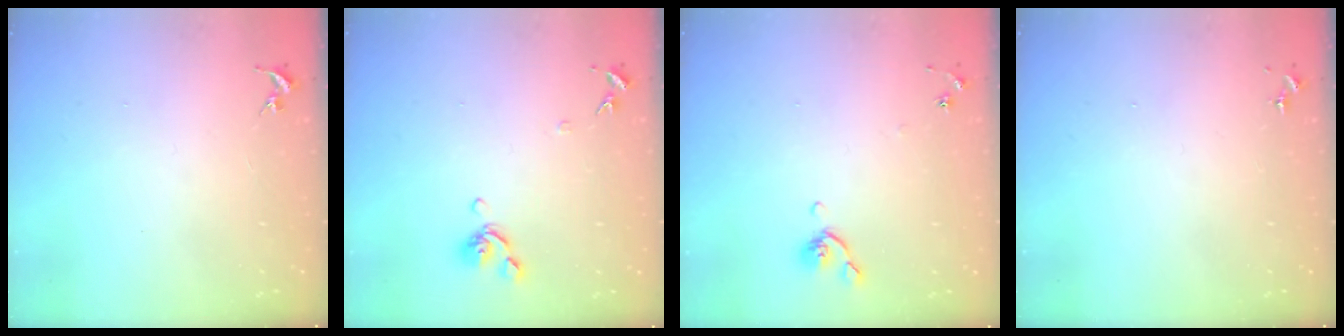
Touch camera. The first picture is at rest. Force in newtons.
{"total": 8.0, "press": 7.9, "slide": 1.4}
{"total": 5.7, "press": 5.6, "slide": 1.1}
{"total": 0.0}